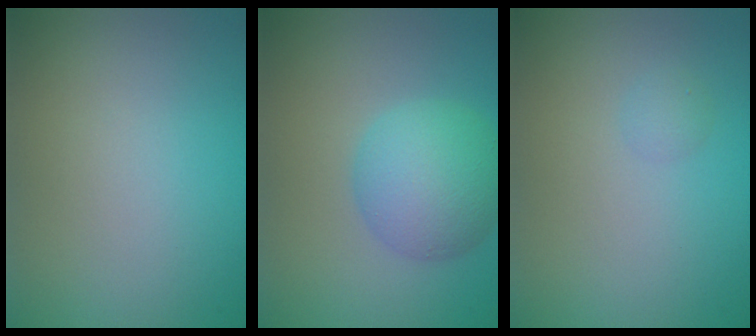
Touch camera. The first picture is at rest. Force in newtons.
{"total": 5.3, "press": 5.3, "slide": 0.2}
{"total": 0.9, "press": 0.9, "slide": 0.0}